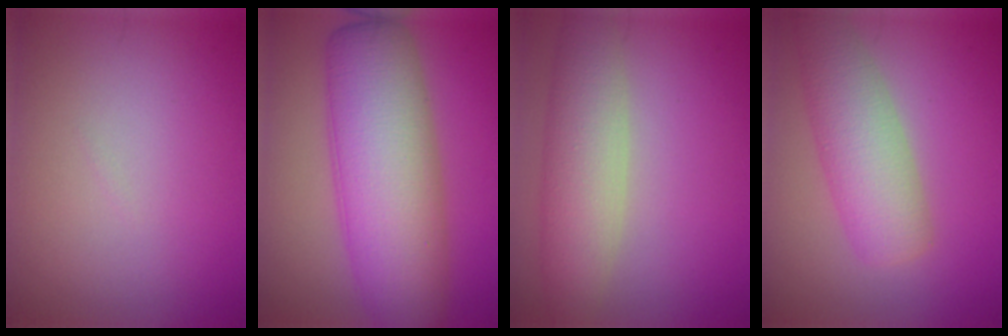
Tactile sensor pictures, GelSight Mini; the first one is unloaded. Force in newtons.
{"total": 11.6, "press": 11.6, "slide": 0.2}
{"total": 5.6, "press": 5.5, "slide": 0.7}
{"total": 5.9, "press": 5.9, "slide": 0.2}